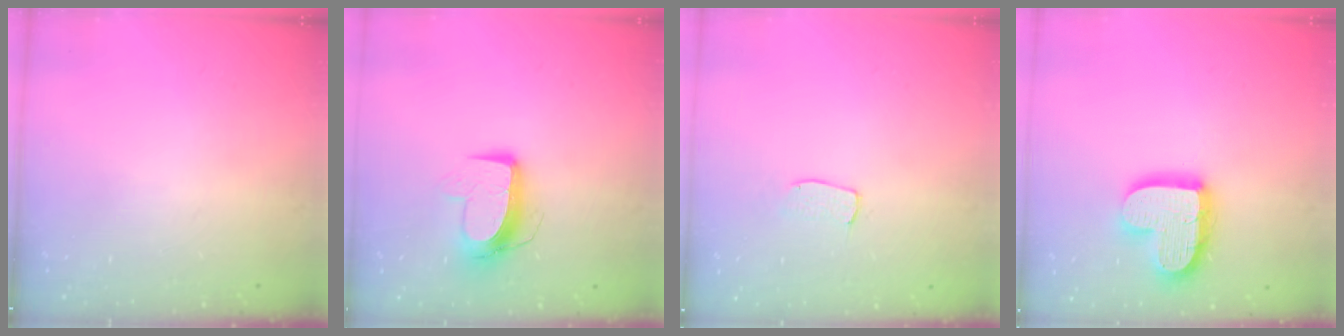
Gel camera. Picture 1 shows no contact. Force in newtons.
{"total": 10.2, "press": 10.2, "slide": 0.6}
{"total": 3.3, "press": 3.3, "slide": 0.2}
{"total": 15.6, "press": 15.5, "slide": 1.3}